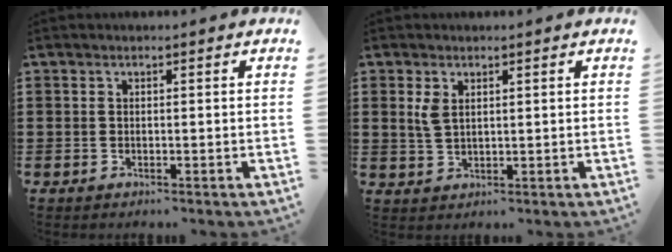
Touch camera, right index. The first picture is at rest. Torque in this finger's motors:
{"motor_torque": [0.17, -0.03, 0.11, 0.05]}